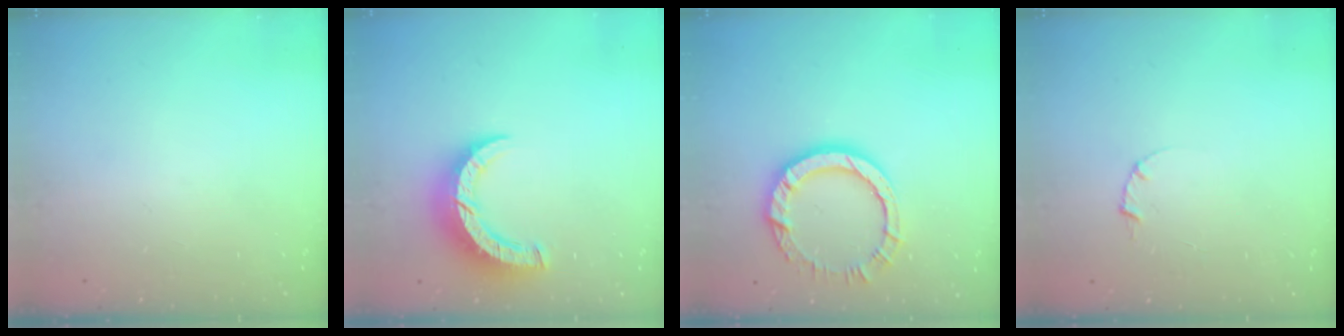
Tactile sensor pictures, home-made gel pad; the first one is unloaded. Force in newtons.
{"total": 8.0, "press": 7.9, "slide": 0.9}
{"total": 10.6, "press": 10.5, "slide": 1.1}
{"total": 1.0, "press": 1.0, "slide": 0.3}